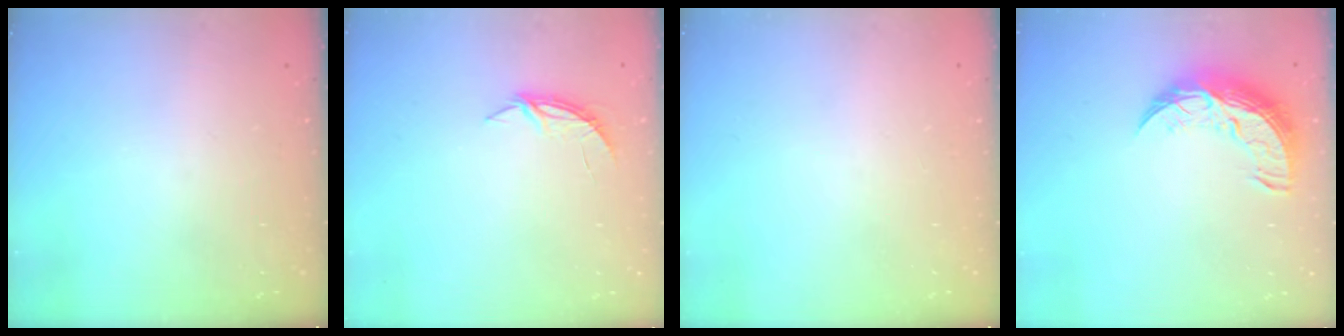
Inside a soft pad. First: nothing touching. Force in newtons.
{"total": 4.4, "press": 4.3, "slide": 0.4}
{"total": 0.0}
{"total": 11.5, "press": 11.4, "slide": 0.7}